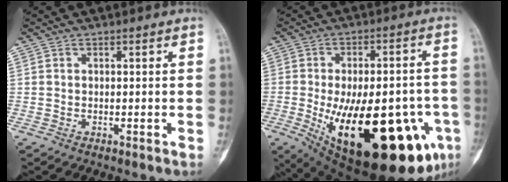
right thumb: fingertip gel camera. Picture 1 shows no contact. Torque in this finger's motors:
{"motor_torque": [0.94, 2.90, 2.69, -0.09, 0.22]}